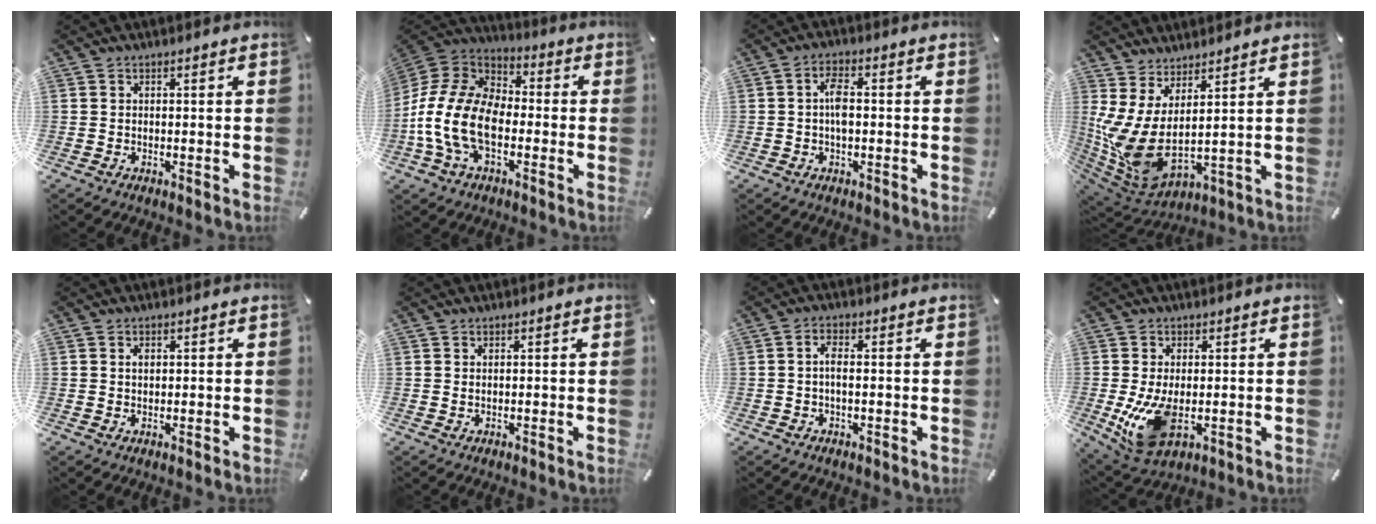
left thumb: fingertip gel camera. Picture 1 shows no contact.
{"total": 15.9, "force": [-6.1, 9.8, 11.0], "torque": [-0.242, 0.024, -0.113]}
{"total": 4.3, "force": [-0.3, 2.0, 3.8], "torque": [-0.079, 0.005, -0.008]}
{"total": 8.6, "force": [0.9, 3.5, 7.8], "torque": [-0.182, -0.049, 0.019]}
{"total": 1.4, "force": [0.4, 0.8, 1.0], "torque": [-0.021, 0.003, 0.008]}
{"total": 0.6, "force": [0.3, 0.2, 0.5], "torque": [-0.009, 0.000, 0.005]}
{"total": 2.8, "force": [-0.2, 1.0, 2.6], "torque": [-0.056, 0.001, -0.006]}
{"total": 10.8, "force": [-0.7, 6.1, 8.9], "torque": [-0.183, -0.020, -0.007]}